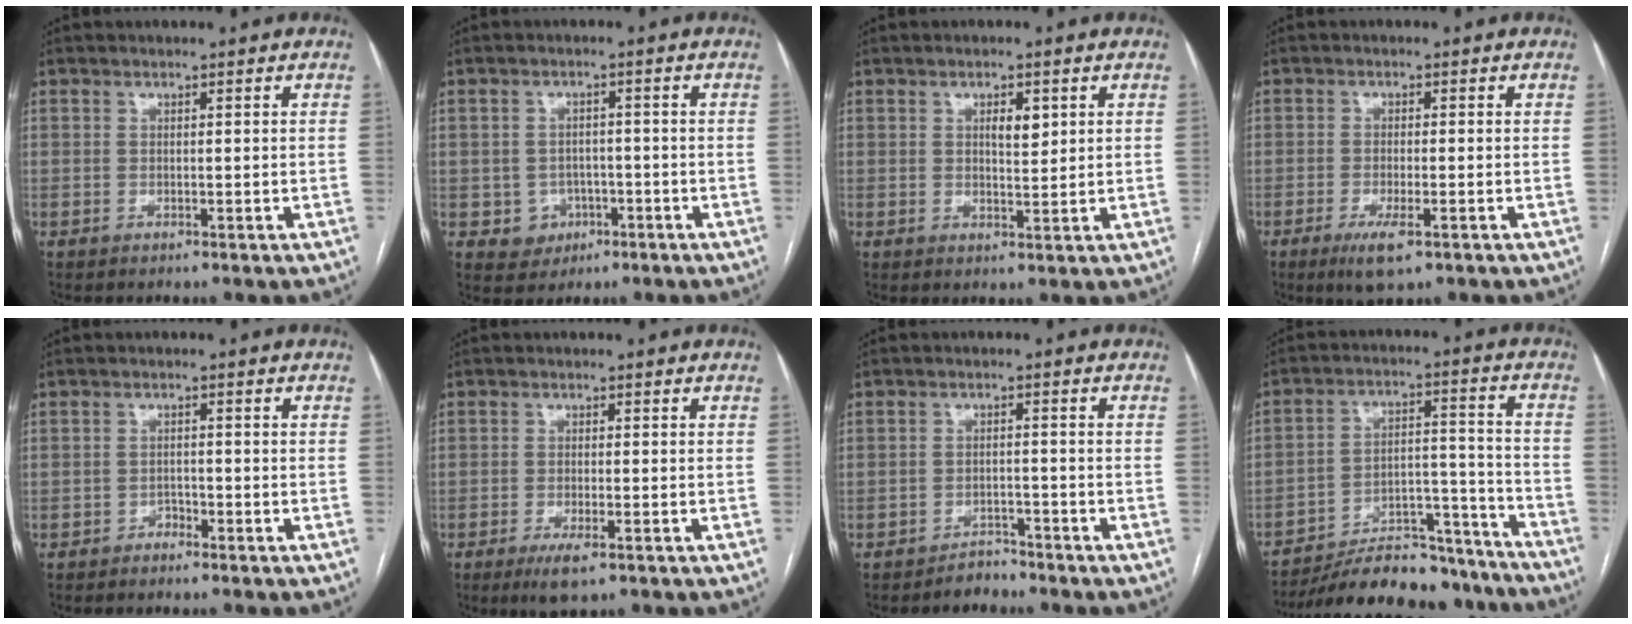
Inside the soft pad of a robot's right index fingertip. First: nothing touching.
{"total": 4.3, "force": [-1.4, 4.0, 0.7], "torque": [-0.001, 0.011, -0.012]}
{"total": 3.0, "force": [1.1, 1.1, 2.5], "torque": [-0.040, -0.001, 0.019]}
{"total": 4.8, "force": [-2.6, 1.0, 3.9], "torque": [-0.074, -0.009, -0.041]}
{"total": 1.3, "force": [-1.2, 0.5, 0.3], "torque": [-0.002, 0.003, -0.020]}
{"total": 3.9, "force": [-2.2, 0.8, 3.1], "torque": [-0.057, -0.008, -0.035]}
{"total": 2.5, "force": [-2.3, 0.8, -0.2], "torque": [0.006, 0.000, -0.036]}
{"total": 20.9, "force": [-19.2, 5.4, 6.2], "torque": [-0.081, 0.026, -0.282]}